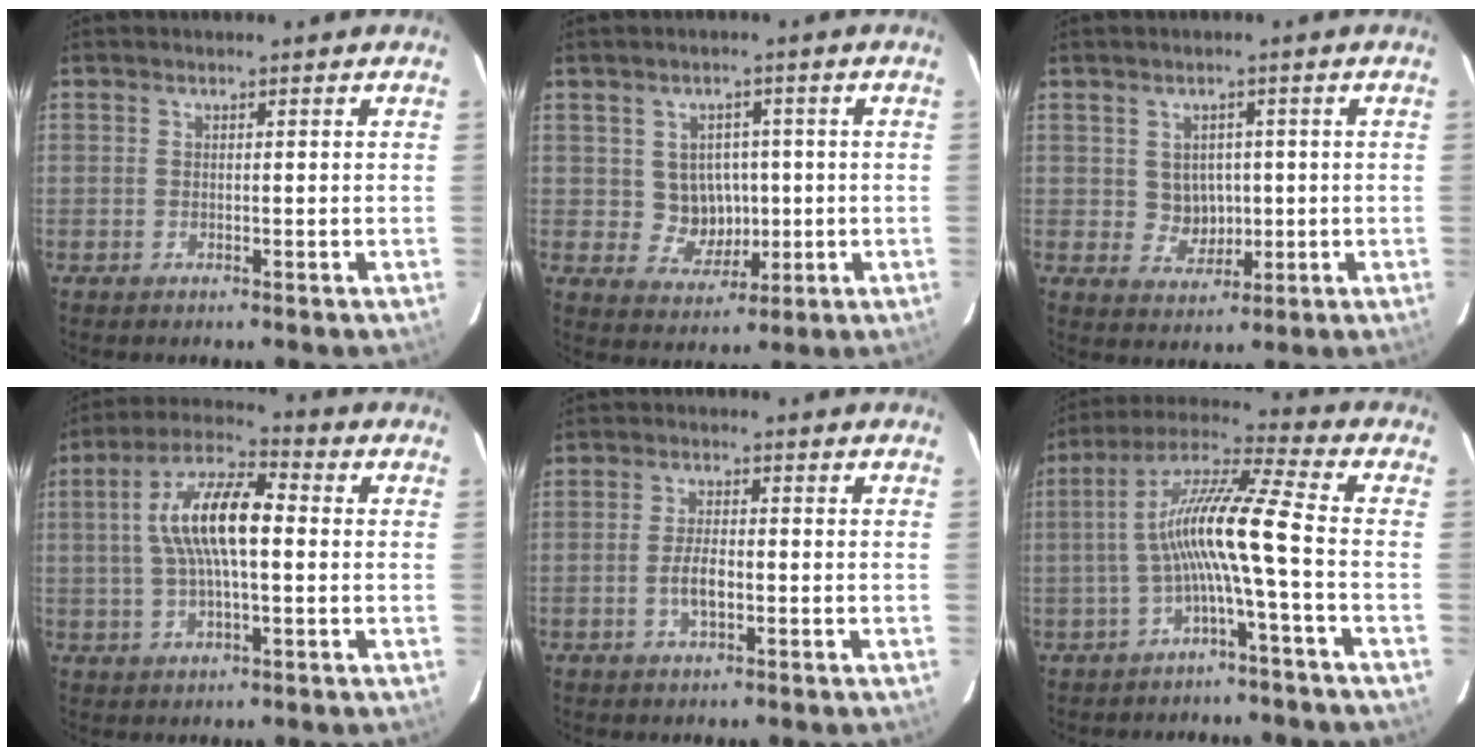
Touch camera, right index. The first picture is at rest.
{"total": 6.0, "force": [0.2, 5.8, 1.5], "torque": [-0.035, 0.011, 0.018]}
{"total": 4.4, "force": [0.4, 4.2, 1.2], "torque": [-0.023, 0.007, 0.017]}
{"total": 12.6, "force": [0.8, 4.3, 11.8], "torque": [-0.221, 0.021, 0.011]}
{"total": 3.7, "force": [-1.2, 1.5, 3.2], "torque": [-0.067, -0.001, -0.020]}
{"total": 11.3, "force": [-2.7, -0.6, 10.9], "torque": [-0.219, 0.019, -0.051]}